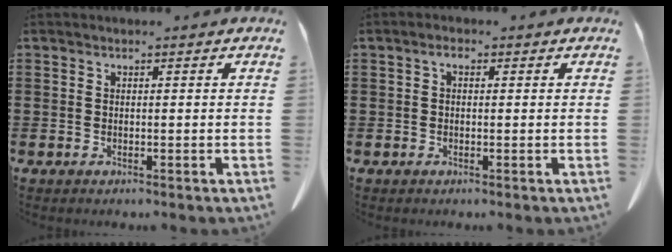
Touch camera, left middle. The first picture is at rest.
{"total": 1.5, "force": [0.0, 0.8, 1.3], "torque": [-0.028, 0.005, -0.001]}